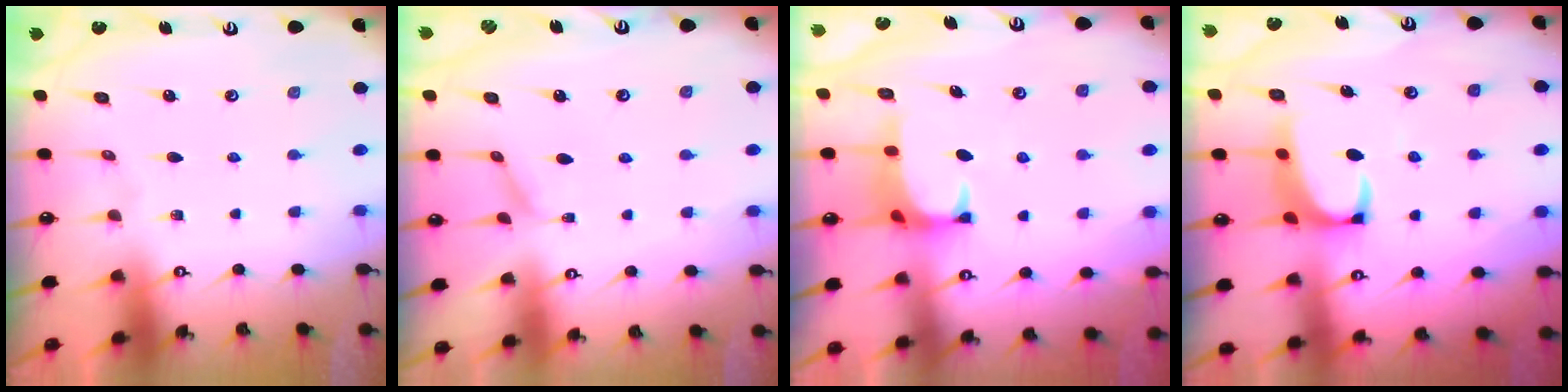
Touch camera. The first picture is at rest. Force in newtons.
{"total": 0.8, "press": 0.3, "slide": 0.8}
{"total": 1.2, "press": 1.1, "slide": 0.6}
{"total": 2.2, "press": 2.0, "slide": 0.9}